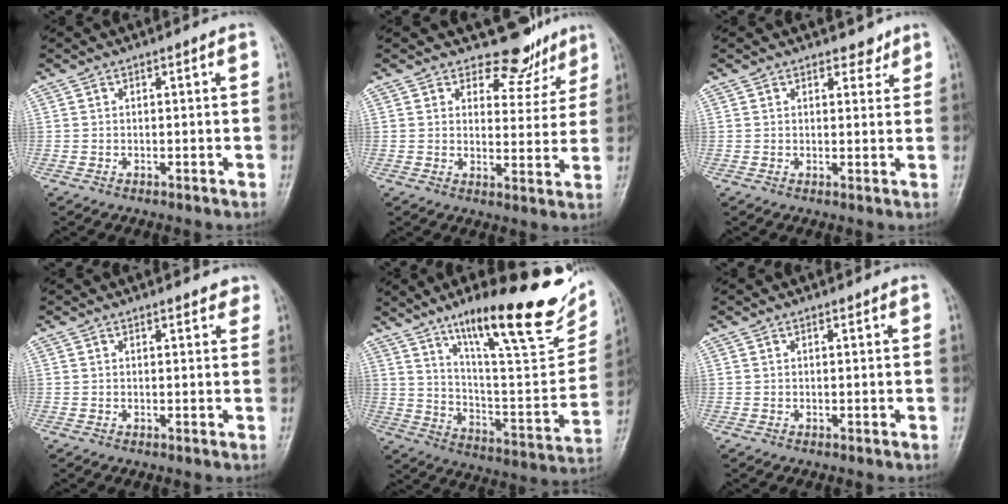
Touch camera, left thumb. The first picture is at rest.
{"total": 7.5, "force": [6.4, 3.9, 0.8], "torque": [0.022, -0.054, 0.081]}
{"total": 2.5, "force": [2.0, 1.4, 0.7], "torque": [0.010, -0.011, 0.023]}
{"total": 2.4, "force": [2.0, 0.9, 1.0], "torque": [0.005, -0.005, 0.019]}
{"total": 28.4, "force": [17.1, 7.0, 21.5], "torque": [-0.286, -0.058, 0.273]}
{"total": 0.5, "force": [0.4, 0.2, 0.2], "torque": [-0.008, -0.004, 0.006]}